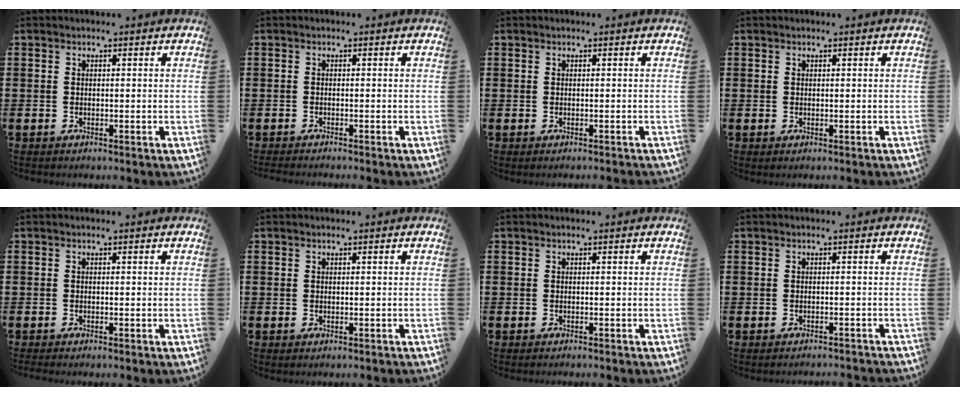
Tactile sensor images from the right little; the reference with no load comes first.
{"total": 0.6, "force": [-0.6, -0.1, 0.1], "torque": [-0.001, -0.002, -0.011]}
{"total": 0.0}
{"total": 0.0}
{"total": 0.0}
{"total": 0.0}
{"total": 0.0}
{"total": 0.5, "force": [-0.5, -0.1, 0.1], "torque": [-0.001, 0.000, -0.010]}